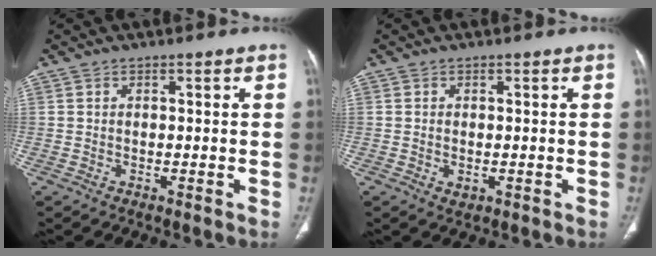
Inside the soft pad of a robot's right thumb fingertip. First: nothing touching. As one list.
[{"total": 1.5, "force": [-0.3, 1.0, 1.0], "torque": [-0.018, -0.003, -0.001]}]